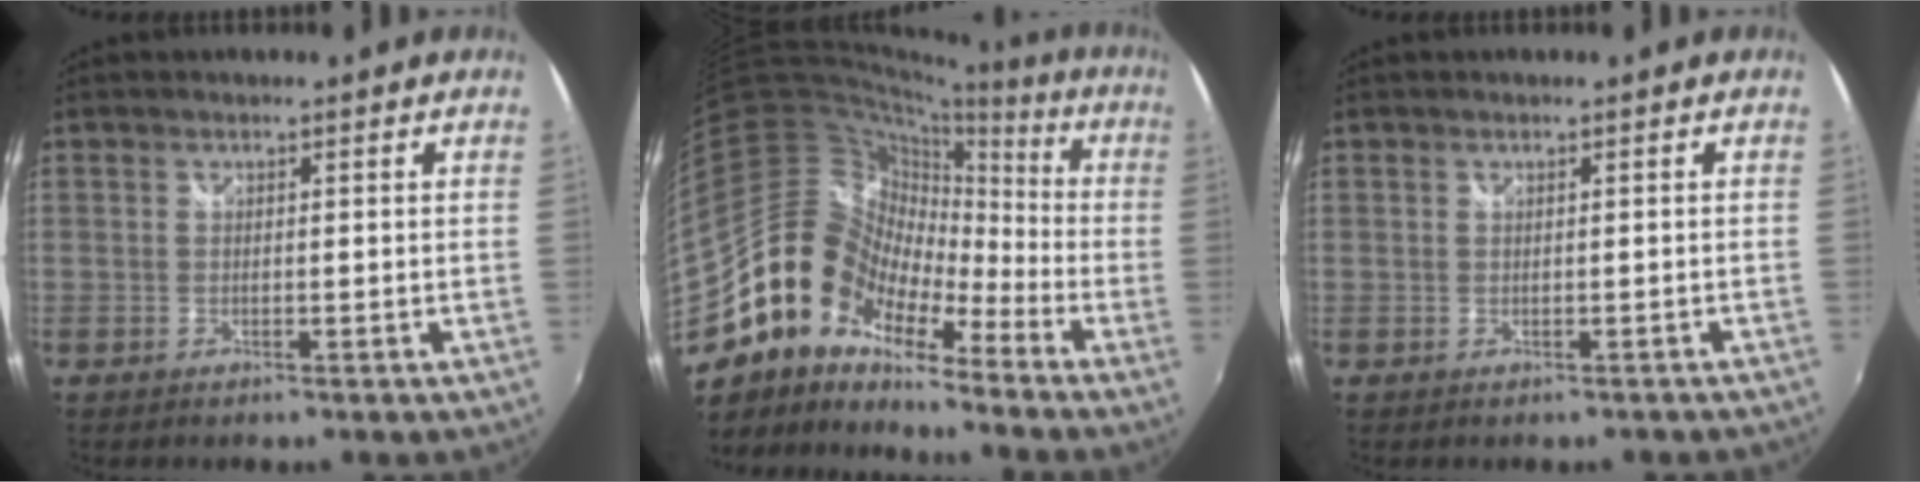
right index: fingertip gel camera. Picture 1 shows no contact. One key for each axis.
{"total": 14.0, "fx": -8.9, "fy": 9.0, "fz": 5.9, "tx": -0.102, "ty": 0.014, "tz": -0.185}
{"total": 1.1, "fx": -0.6, "fy": 0.9, "fz": 0.3, "tx": -0.003, "ty": 0.001, "tz": -0.003}